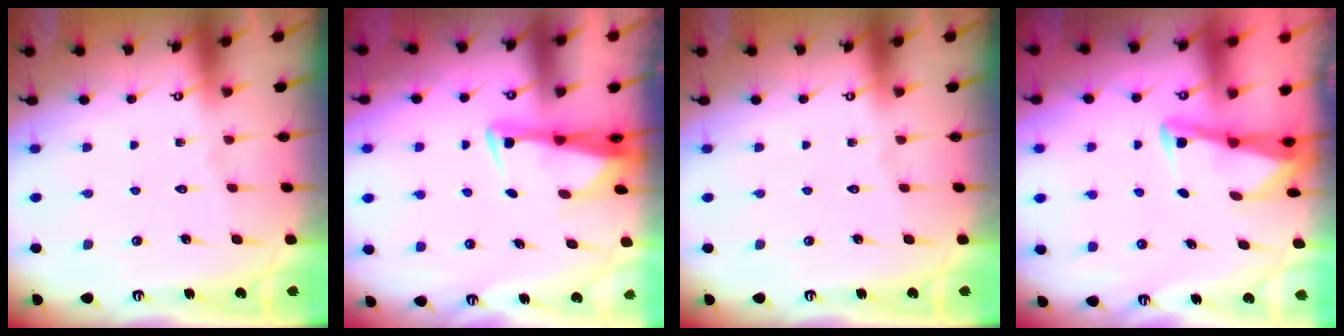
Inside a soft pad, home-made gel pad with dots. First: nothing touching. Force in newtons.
{"total": 3.1, "press": 3.0, "slide": 0.7}
{"total": 0.0}
{"total": 3.0, "press": 2.9, "slide": 0.4}